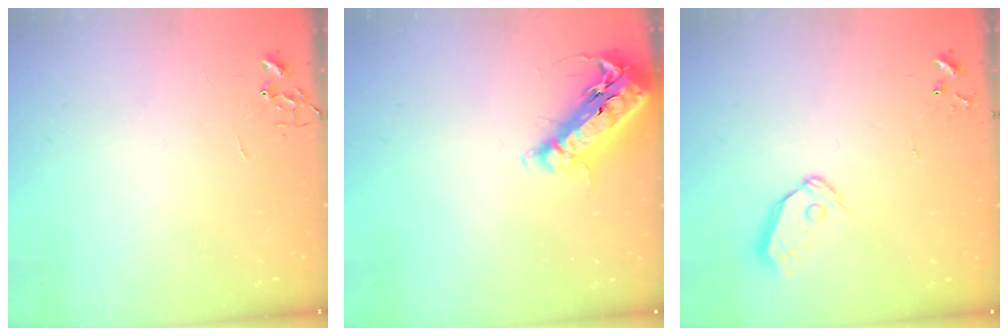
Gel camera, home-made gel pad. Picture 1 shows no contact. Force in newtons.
{"total": 19.9, "press": 19.5, "slide": 3.7}
{"total": 8.5, "press": 8.4, "slide": 0.9}